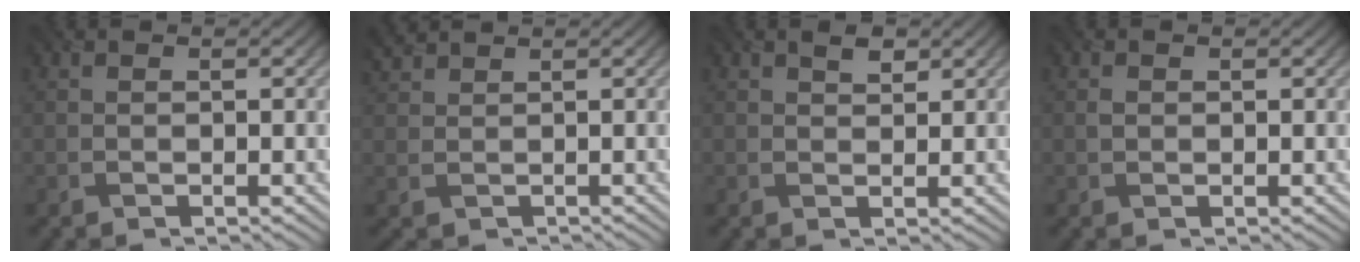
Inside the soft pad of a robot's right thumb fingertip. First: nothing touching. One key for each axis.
{"total": 2.4, "fx": 1.9, "fy": 1.3, "fz": 0.7, "tx": -0.023, "ty": 0.009, "tz": 0.039}
{"total": 1.7, "fx": 1.1, "fy": 0.8, "fz": 1.0, "tx": -0.017, "ty": -0.001, "tz": 0.019}
{"total": 0.7, "fx": 0.1, "fy": 0.6, "fz": 0.3, "tx": -0.010, "ty": -0.001, "tz": 0.002}